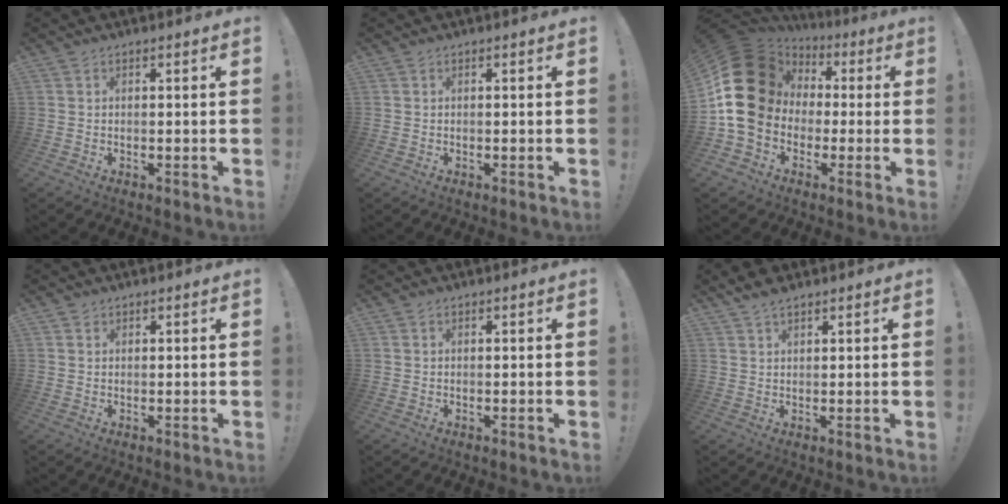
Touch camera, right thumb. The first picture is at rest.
{"total": 0.0}
{"total": 21.5, "force": [1.2, 17.5, 12.4], "torque": [-0.210, 0.005, 0.047]}
{"total": 1.0, "force": [0.7, 0.6, 0.0], "torque": [0.008, -0.003, 0.013]}
{"total": 0.0}
{"total": 3.6, "force": [2.8, 1.5, 1.5], "torque": [-0.021, -0.012, 0.053]}